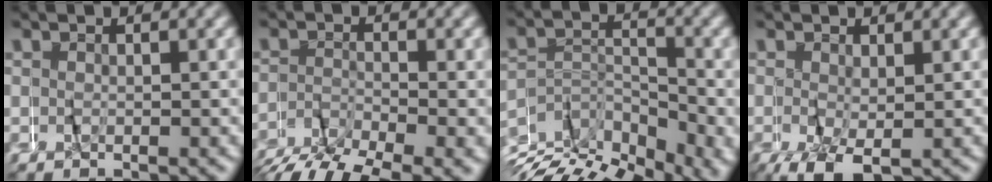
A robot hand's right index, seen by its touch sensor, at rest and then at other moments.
{"total": 5.2, "force": [-4.7, 0.9, 1.8], "torque": [-0.027, 0.001, -0.083]}
{"total": 7.5, "force": [-6.3, 2.7, 3.0], "torque": [-0.041, -0.011, -0.110]}
{"total": 4.5, "force": [-2.5, 1.7, 3.3], "torque": [-0.063, -0.023, -0.024]}